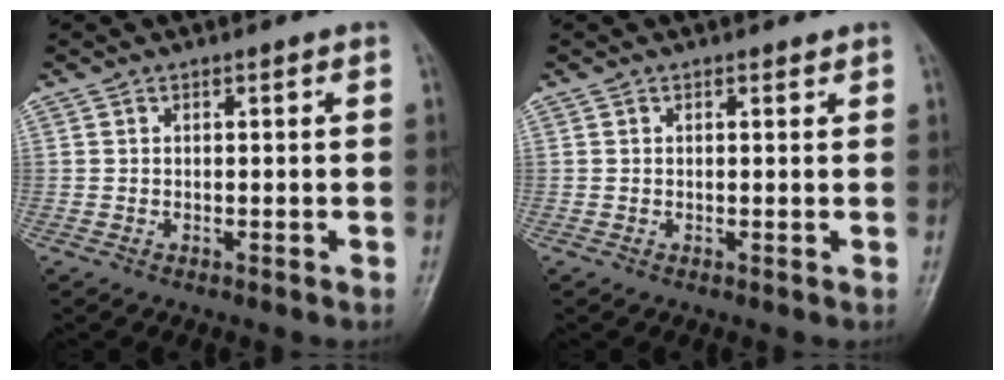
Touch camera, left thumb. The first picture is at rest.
{"total": 0.9, "force": [0.7, 0.5, 0.4], "torque": [-0.002, -0.004, 0.006]}